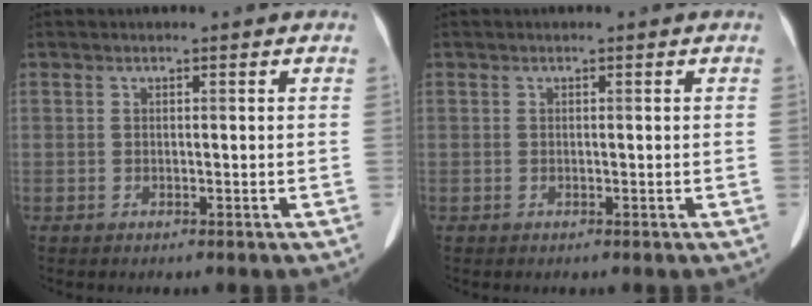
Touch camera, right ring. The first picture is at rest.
{"total": 0.0}